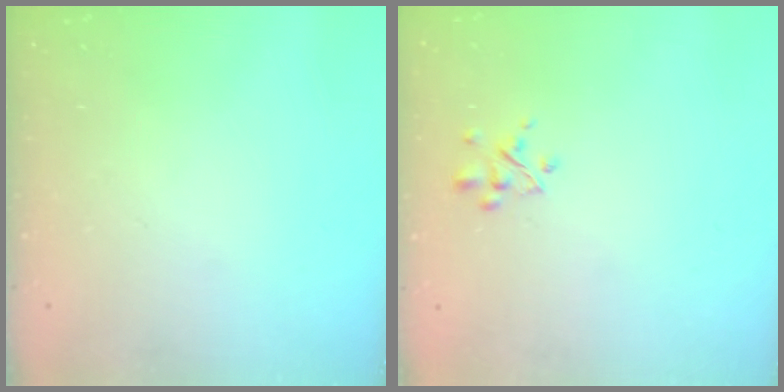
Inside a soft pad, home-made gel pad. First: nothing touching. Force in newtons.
{"total": 2.3, "press": 2.3, "slide": 0.3}